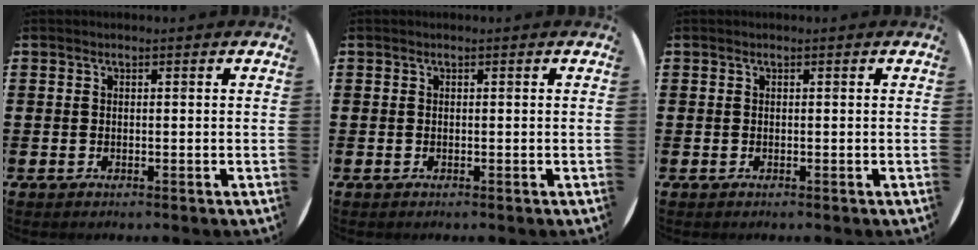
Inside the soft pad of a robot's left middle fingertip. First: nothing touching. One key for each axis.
{"total": 0.0}
{"total": 0.0}